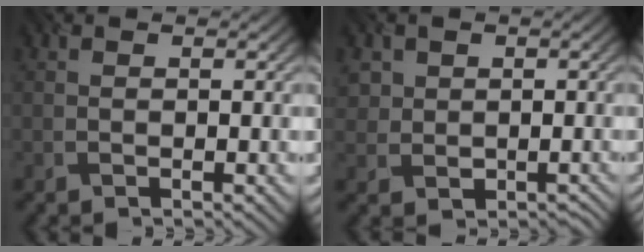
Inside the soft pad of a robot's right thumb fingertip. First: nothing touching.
{"total": 4.2, "force": [0.7, 4.0, 1.2], "torque": [-0.026, -0.004, 0.013]}